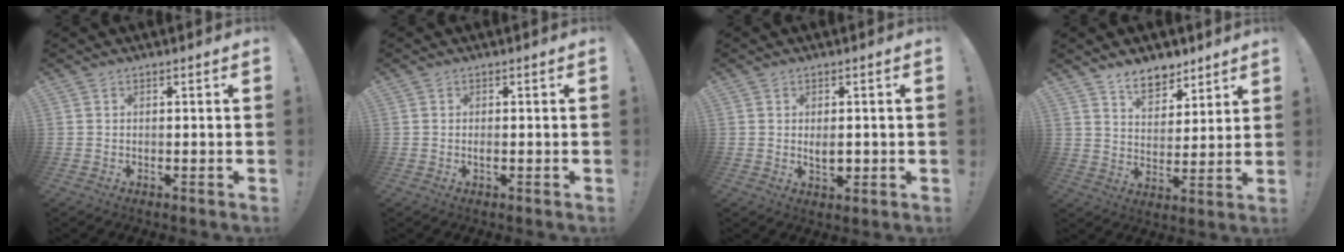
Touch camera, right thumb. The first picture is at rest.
{"total": 0.8, "force": [-0.3, 0.1, 0.8], "torque": [-0.006, -0.004, -0.008]}
{"total": 3.6, "force": [0.2, 2.1, 2.9], "torque": [-0.034, -0.002, 0.001]}
{"total": 9.4, "force": [7.1, 5.3, 3.1], "torque": [-0.044, -0.048, 0.136]}